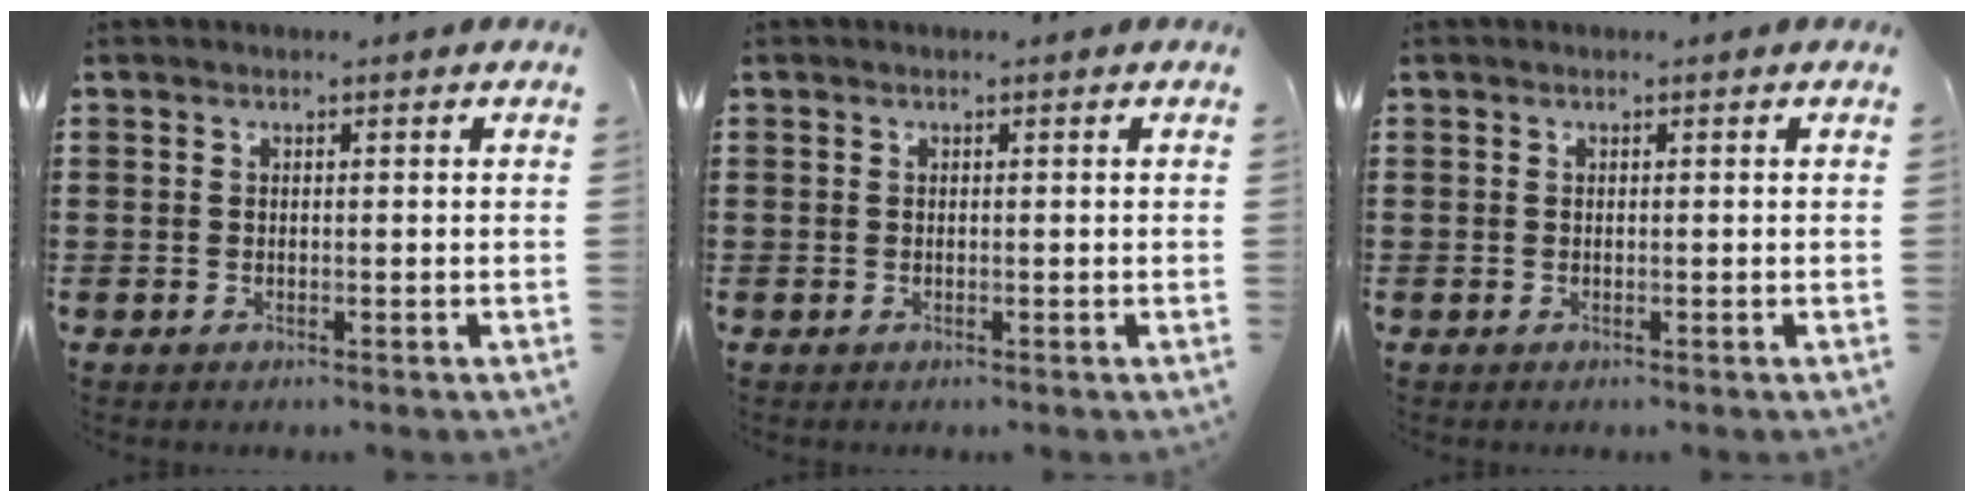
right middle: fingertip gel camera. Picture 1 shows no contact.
{"total": 0.0}
{"total": 0.0}